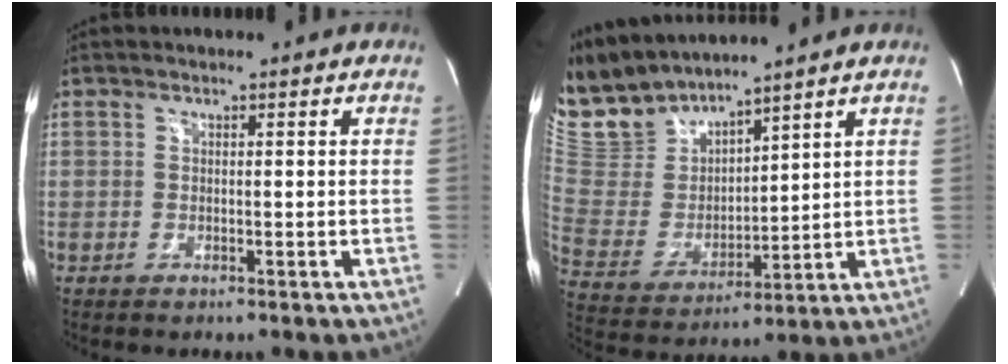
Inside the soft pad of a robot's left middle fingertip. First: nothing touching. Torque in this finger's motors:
{"motor_torque": [0.52, -0.56, 0.04, 0.03]}